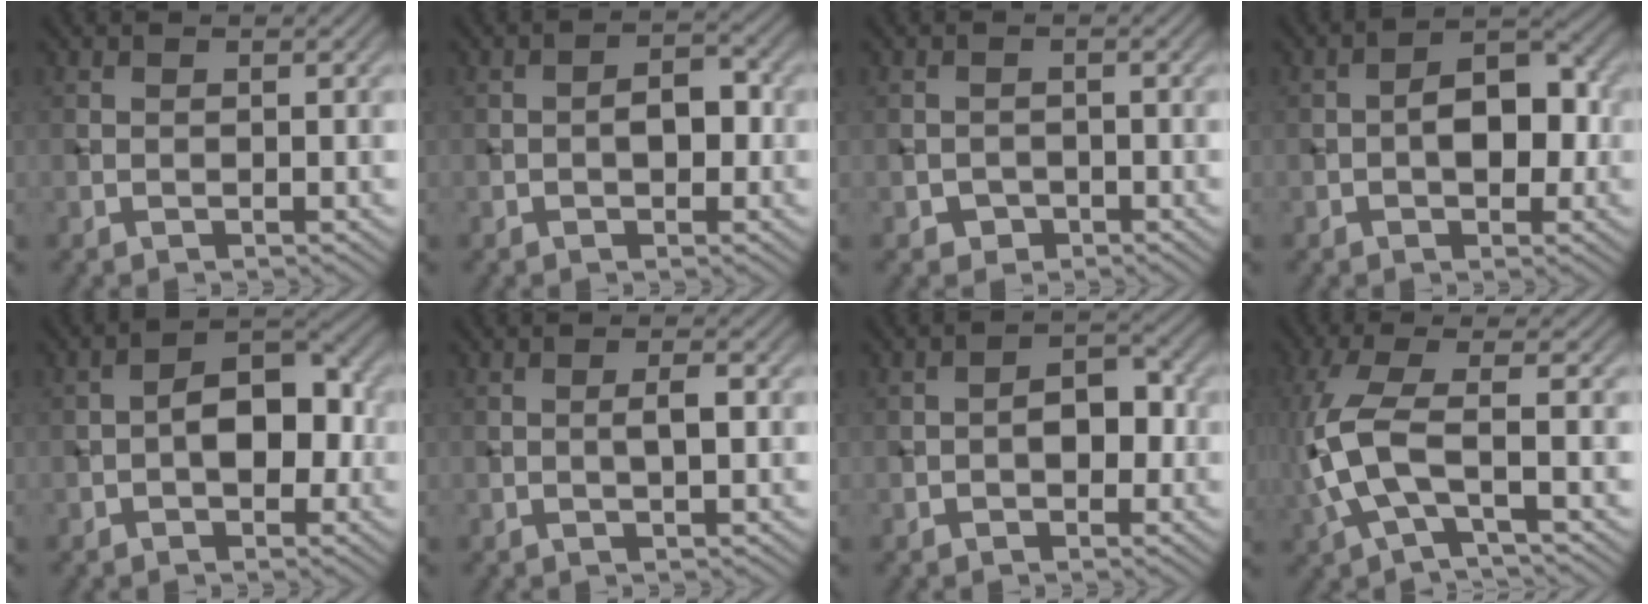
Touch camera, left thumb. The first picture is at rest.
{"total": 3.1, "force": [-0.5, 1.9, 2.5], "torque": [-0.037, 0.002, -0.013]}
{"total": 1.6, "force": [-0.9, 1.3, 0.4], "torque": [-0.003, -0.003, -0.018]}
{"total": 5.7, "force": [-0.6, 3.4, 4.6], "torque": [-0.055, 0.005, -0.013]}
{"total": 6.4, "force": [-1.0, 3.9, 5.0], "torque": [-0.062, 0.010, -0.023]}
{"total": 1.8, "force": [0.0, 0.4, 1.7], "torque": [-0.030, 0.004, -0.002]}
{"total": 3.8, "force": [-0.7, 2.4, 2.9], "torque": [-0.037, 0.004, -0.015]}
{"total": 8.1, "force": [-0.9, 2.7, 7.5], "torque": [-0.193, 0.010, -0.026]}